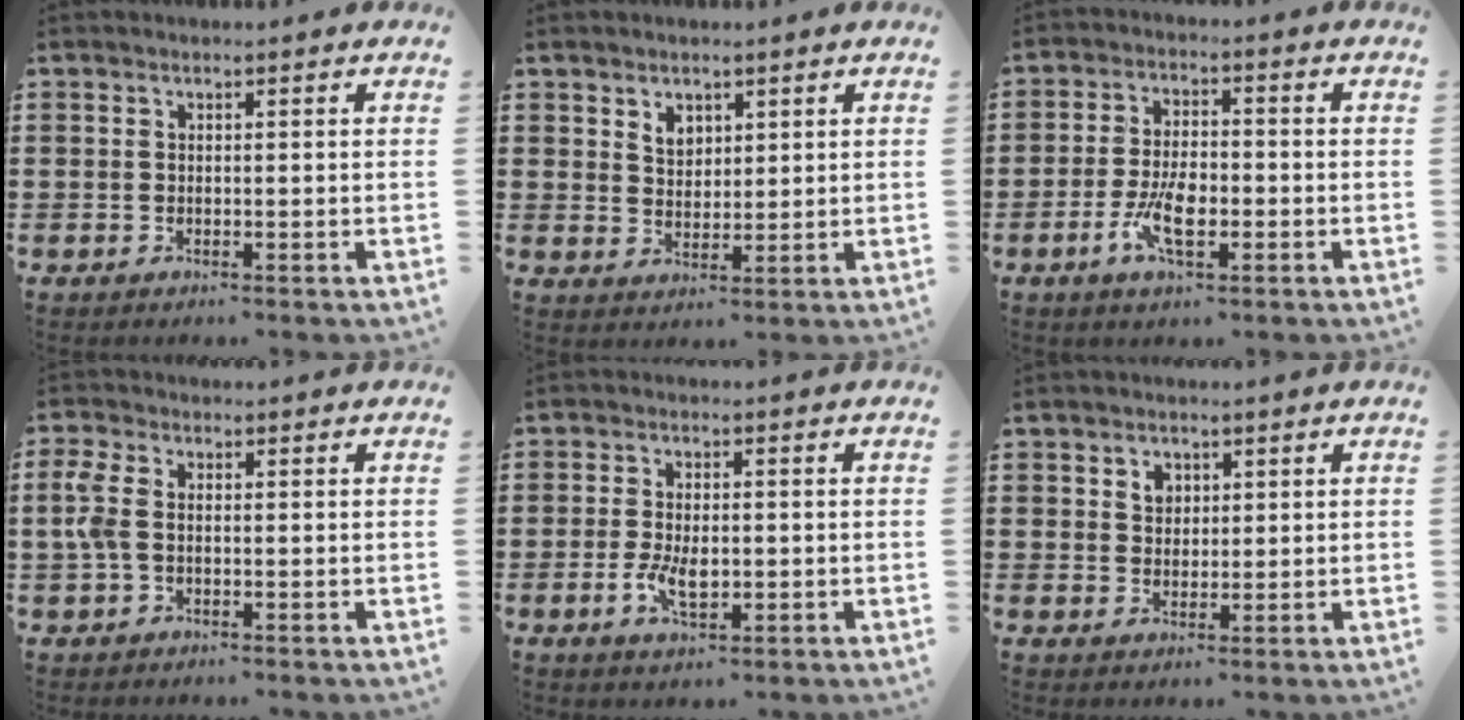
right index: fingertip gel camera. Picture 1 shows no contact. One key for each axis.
{"total": 2.9, "fx": 1.9, "fy": 2.0, "fz": 1.0, "tx": -0.026, "ty": 0.007, "tz": 0.035}
{"total": 6.7, "fx": -2.2, "fy": 3.0, "fz": 5.6, "tx": -0.121, "ty": -0.002, "tz": -0.043}
{"total": 4.0, "fx": -0.3, "fy": 2.2, "fz": 3.4, "tx": -0.094, "ty": -0.003, "tz": -0.013}
{"total": 4.7, "fx": -1.0, "fy": 2.3, "fz": 4.0, "tx": -0.076, "ty": 0.001, "tz": -0.015}
{"total": 2.2, "fx": 1.2, "fy": 1.8, "fz": 0.6, "tx": -0.019, "ty": 0.009, "tz": 0.021}